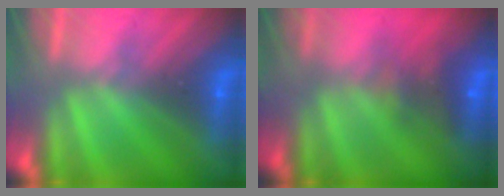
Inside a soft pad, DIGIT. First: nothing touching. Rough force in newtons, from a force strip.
{"total": 4.7}